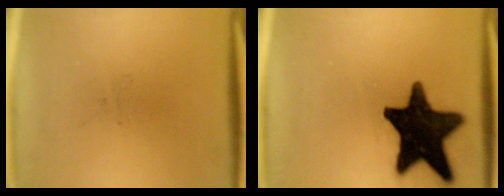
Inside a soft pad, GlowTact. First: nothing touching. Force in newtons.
{"total": 18.5}